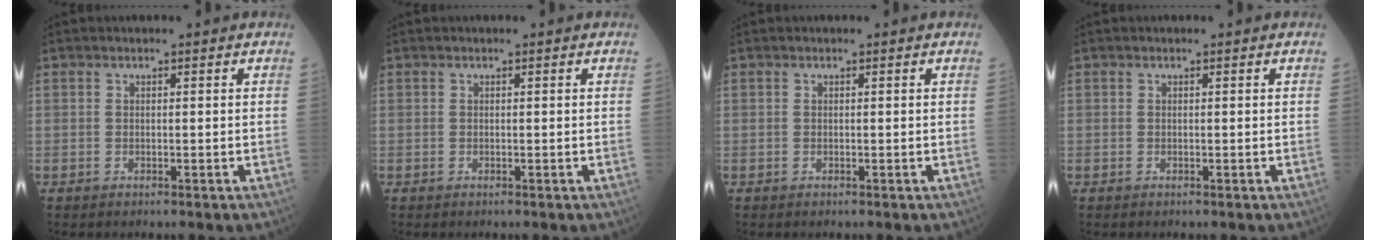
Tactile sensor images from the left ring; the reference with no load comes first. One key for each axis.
{"total": 0.0}
{"total": 0.0}
{"total": 0.0}